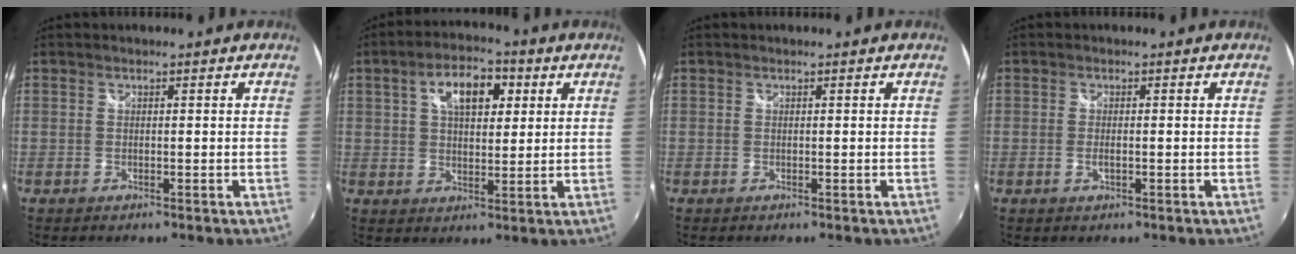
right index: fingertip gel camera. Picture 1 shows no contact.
{"total": 9.5, "force": [3.5, 5.0, 7.3], "torque": [-0.119, 0.025, 0.055]}
{"total": 0.0}
{"total": 1.6, "force": [-0.4, 0.6, 1.4], "torque": [-0.028, -0.002, -0.006]}